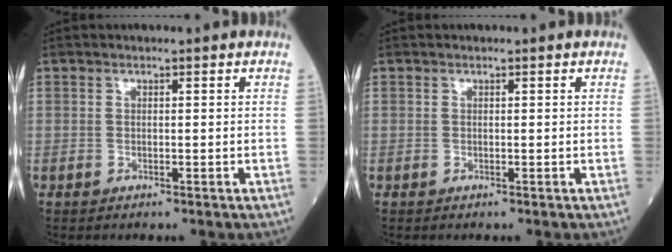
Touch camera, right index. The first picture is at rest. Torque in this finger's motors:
{"motor_torque": [0.00, 0.00, 0.00, 0.00]}